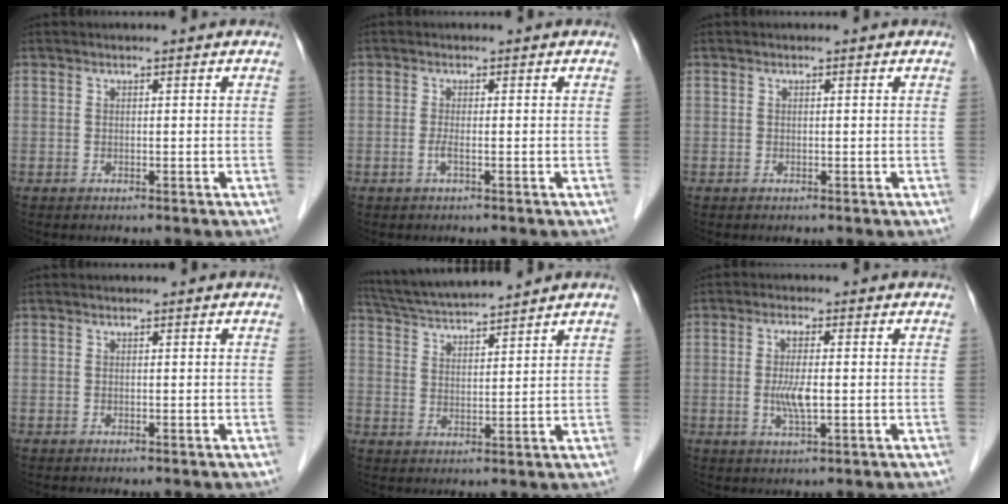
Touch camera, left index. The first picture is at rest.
{"total": 1.2, "force": [-0.5, 0.0, 1.1], "torque": [-0.022, 0.000, -0.010]}
{"total": 0.0}
{"total": 0.0}
{"total": 10.1, "force": [9.4, -0.3, 3.7], "torque": [-0.073, 0.026, 0.164]}
{"total": 4.7, "force": [-0.4, 0.7, 4.6], "torque": [-0.097, -0.008, -0.008]}